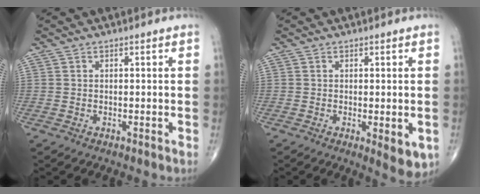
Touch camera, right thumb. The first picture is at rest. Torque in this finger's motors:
{"motor_torque": [-0.22, 0.26, 0.00, -0.12, 0.01]}